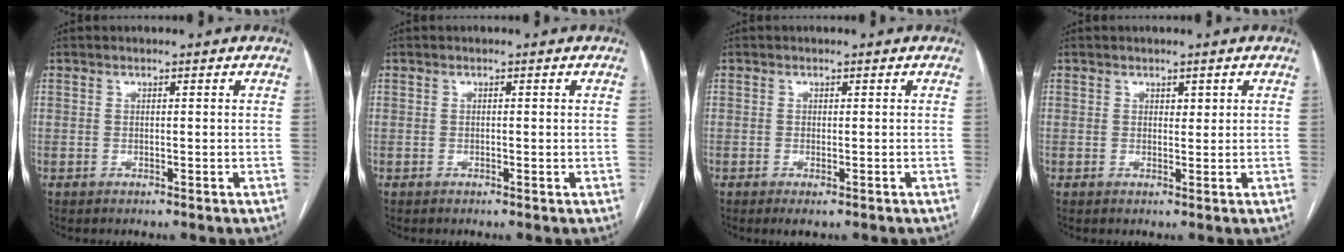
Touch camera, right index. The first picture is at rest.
{"total": 0.6, "force": [-0.1, 0.2, 0.5], "torque": [-0.009, 0.000, -0.001]}
{"total": 1.5, "force": [-1.0, 0.2, 1.1], "torque": [-0.014, -0.003, -0.013]}
{"total": 0.8, "force": [0.5, 0.5, 0.5], "torque": [-0.002, -0.001, 0.006]}